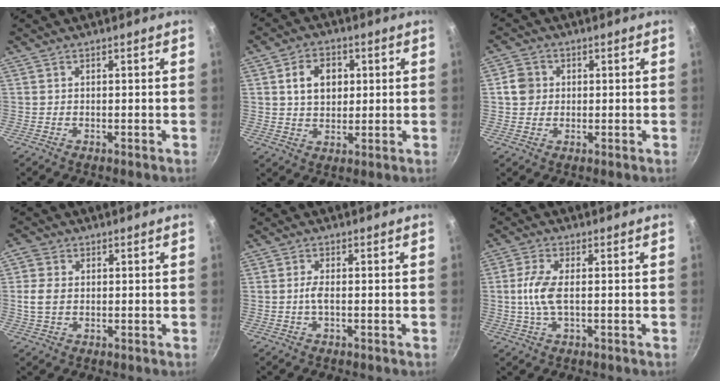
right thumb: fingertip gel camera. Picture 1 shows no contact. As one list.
[{"total": 7.9, "force": [1.8, 5.8, 5.0], "torque": [-0.064, 0.003, 0.028]}, {"total": 4.1, "force": [0.4, 3.8, 1.5], "torque": [-0.006, 0.007, 0.001]}, {"total": 5.0, "force": [0.2, 3.8, 3.3], "torque": [-0.057, 0.003, 0.000]}, {"total": 2.0, "force": [-0.4, 0.5, 1.9], "torque": [-0.046, 0.003, -0.012]}, {"total": 6.0, "force": [-0.2, 2.3, 5.6], "torque": [-0.129, 0.005, -0.008]}]